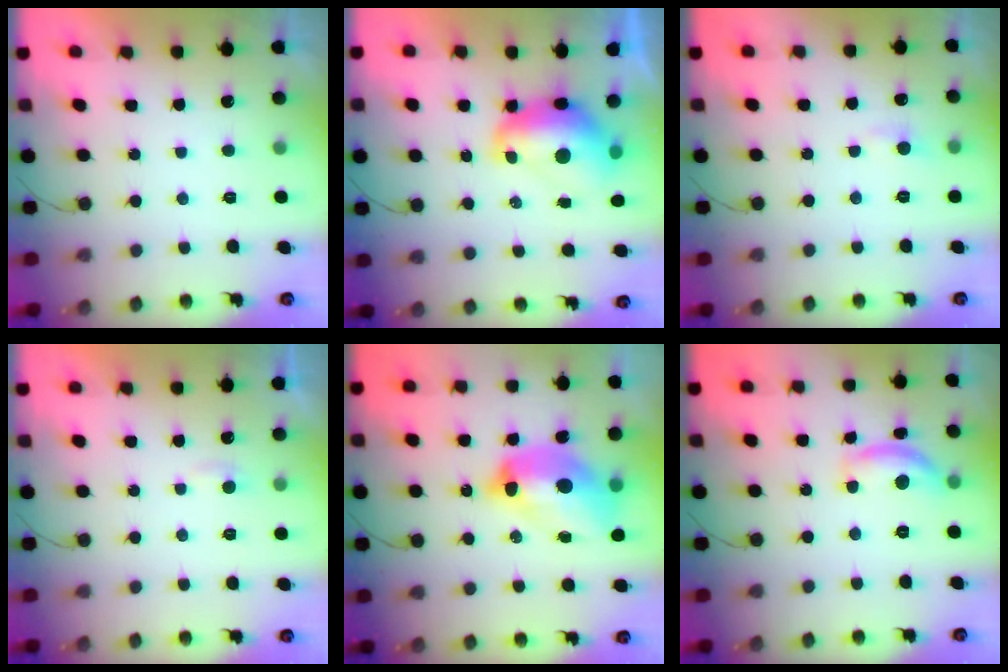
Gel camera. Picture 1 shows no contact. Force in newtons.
{"total": 11.5, "press": 11.4, "slide": 1.2}
{"total": 5.3, "press": 5.3, "slide": 0.7}
{"total": 2.2, "press": 2.2, "slide": 0.2}
{"total": 15.6, "press": 15.5, "slide": 1.4}
{"total": 11.6, "press": 11.5, "slide": 0.7}